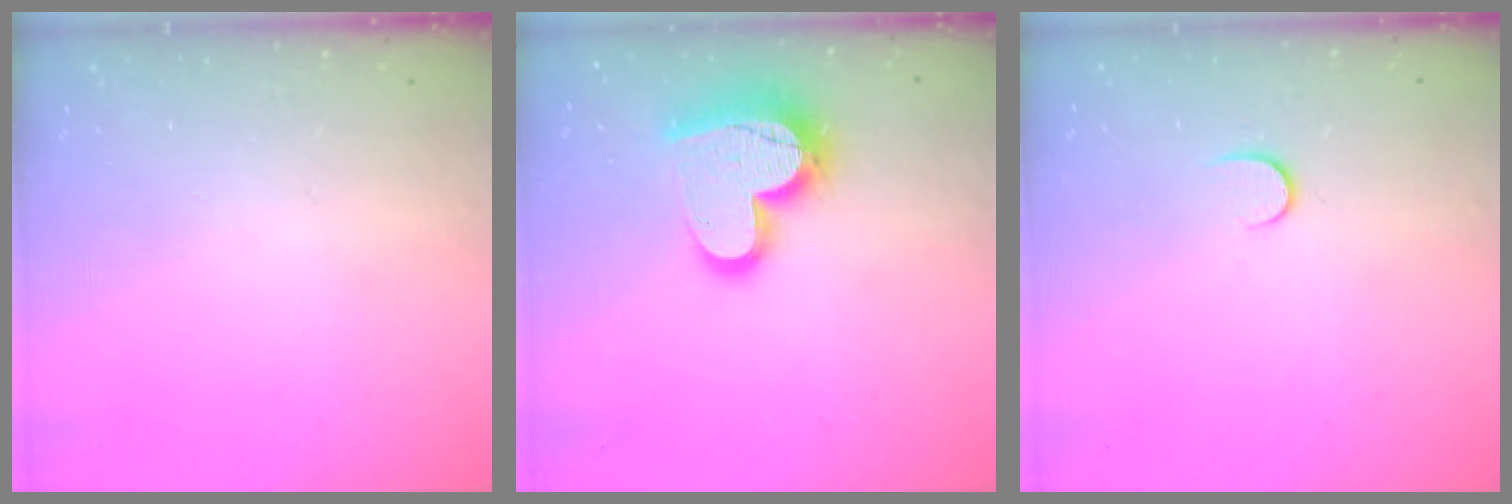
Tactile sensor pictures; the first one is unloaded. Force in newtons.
{"total": 17.9, "press": 17.9, "slide": 1.5}
{"total": 5.7, "press": 5.6, "slide": 0.7}